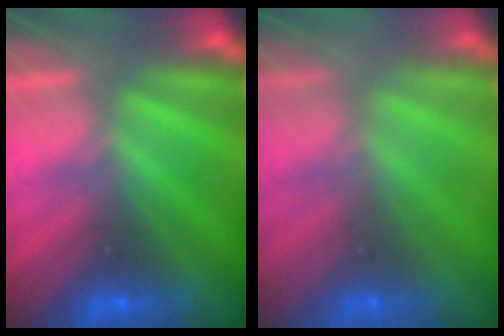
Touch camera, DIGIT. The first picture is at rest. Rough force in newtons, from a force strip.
{"total": 12.7}